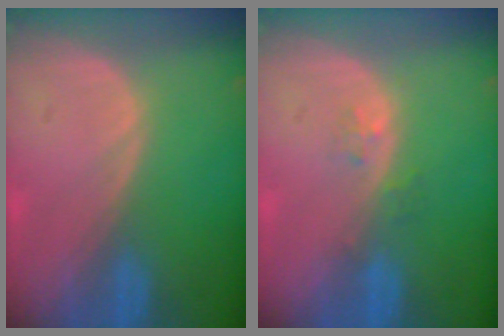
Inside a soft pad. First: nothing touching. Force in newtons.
{"total": 1.6, "press": 1.6, "slide": 0.1}